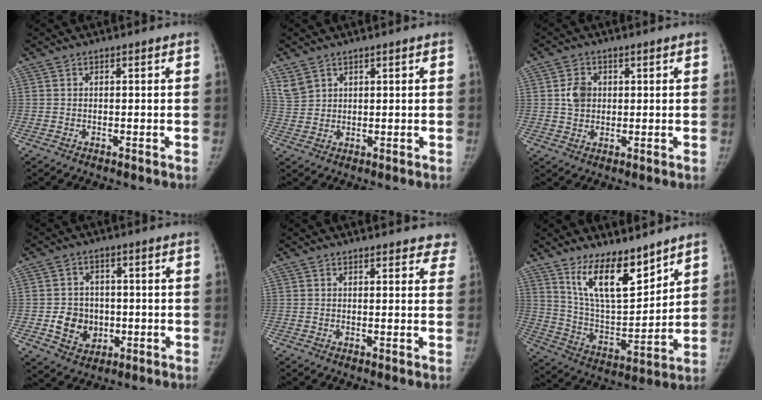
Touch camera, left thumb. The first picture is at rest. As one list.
[{"total": 2.9, "force": [2.1, 2.0, 0.7], "torque": [-0.002, -0.009, 0.046]}, {"total": 4.5, "force": [0.8, 3.6, 2.5], "torque": [-0.031, -0.002, 0.014]}, {"total": 7.8, "force": [-1.3, 6.8, 3.6], "torque": [-0.029, 0.007, -0.015]}, {"total": 5.4, "force": [4.8, 2.0, 1.6], "torque": [0.021, -0.014, 0.038]}, {"total": 14.4, "force": [10.4, 5.1, 8.6], "torque": [-0.113, -0.079, 0.200]}]